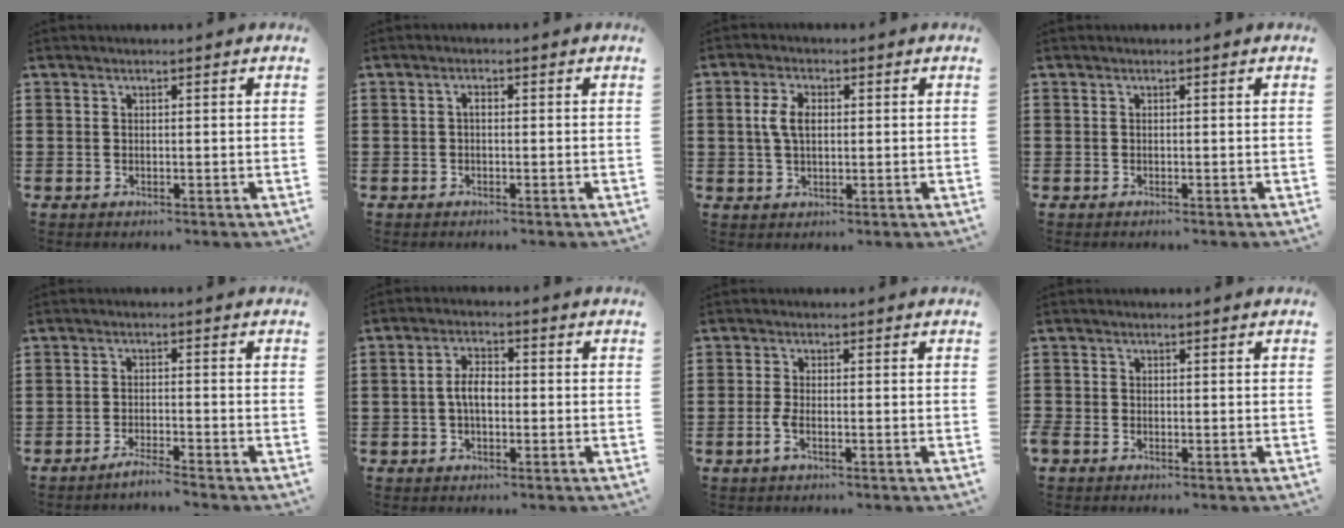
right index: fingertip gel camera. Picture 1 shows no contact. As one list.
[{"total": 0.9, "force": [-0.1, 0.1, 0.8], "torque": [-0.017, -0.002, -0.002]}, {"total": 4.3, "force": [0.4, 2.4, 3.5], "torque": [-0.079, 0.010, 0.003]}, {"total": 0.0}, {"total": 2.2, "force": [-2.0, -0.5, 0.9], "torque": [-0.014, 0.000, -0.036]}, {"total": 3.9, "force": [-0.3, 1.8, 3.5], "torque": [-0.078, -0.001, -0.010]}, {"total": 2.2, "force": [-1.0, 0.5, 1.9], "torque": [-0.049, -0.007, -0.023]}, {"total": 0.8, "force": [-0.6, 0.4, 0.1], "torque": [-0.003, 0.001, -0.014]}]